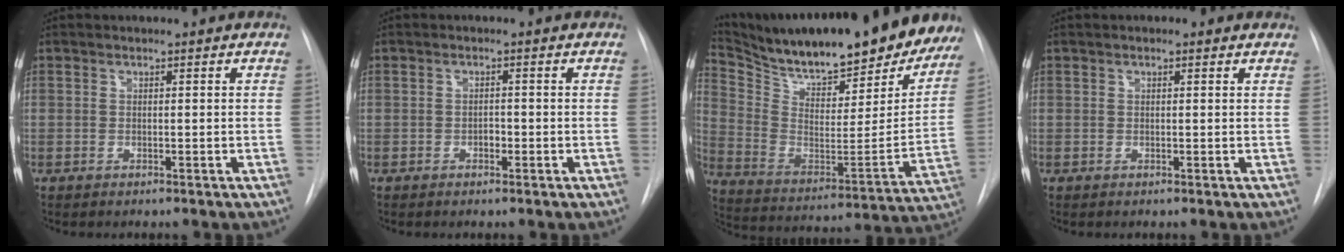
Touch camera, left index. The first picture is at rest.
{"total": 1.2, "force": [-0.5, 0.7, 0.7], "torque": [-0.010, 0.004, -0.009]}
{"total": 31.3, "force": [26.6, 7.4, 14.8], "torque": [-0.255, -0.056, 0.374]}
{"total": 1.0, "force": [0.6, 0.4, 0.6], "torque": [-0.013, 0.004, 0.005]}